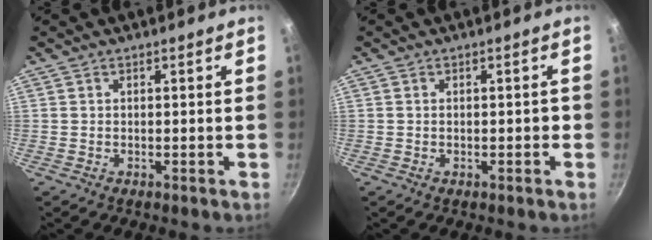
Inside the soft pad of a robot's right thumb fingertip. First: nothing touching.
{"total": 1.2, "force": [-0.2, 0.8, 0.9], "torque": [-0.002, 0.005, -0.005]}